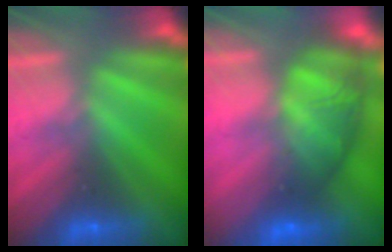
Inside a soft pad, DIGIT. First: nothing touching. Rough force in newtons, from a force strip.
{"total": 7.3}